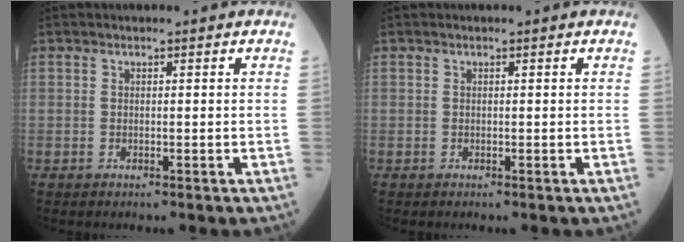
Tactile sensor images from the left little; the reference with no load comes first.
{"total": 0.0}